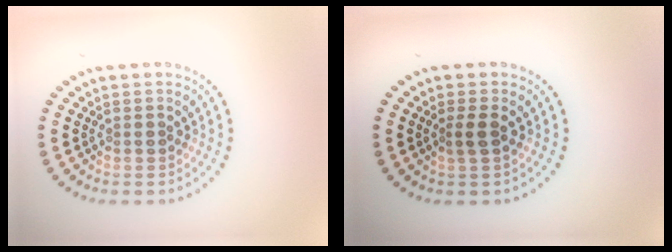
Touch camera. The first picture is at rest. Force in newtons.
{"total": 1.3, "press": 1.1, "slide": 0.7}